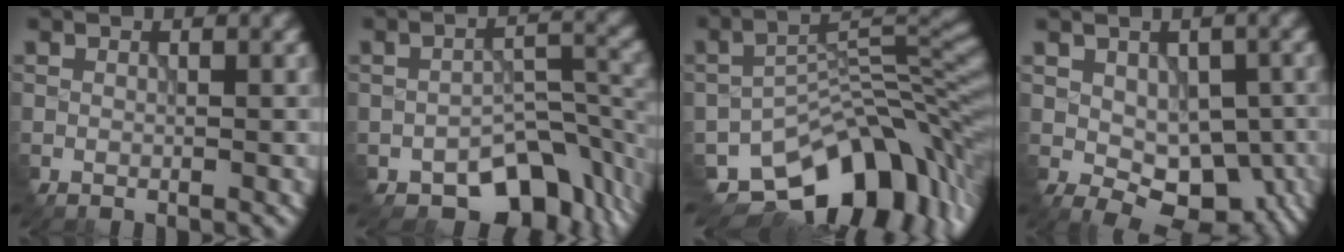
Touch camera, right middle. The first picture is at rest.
{"total": 8.2, "force": [-5.3, 4.4, 4.4], "torque": [-0.040, -0.014, -0.082]}
{"total": 12.1, "force": [-7.6, 6.6, 6.7], "torque": [-0.100, -0.009, -0.124]}
{"total": 6.4, "force": [-1.3, 4.2, 4.7], "torque": [-0.075, -0.014, -0.013]}